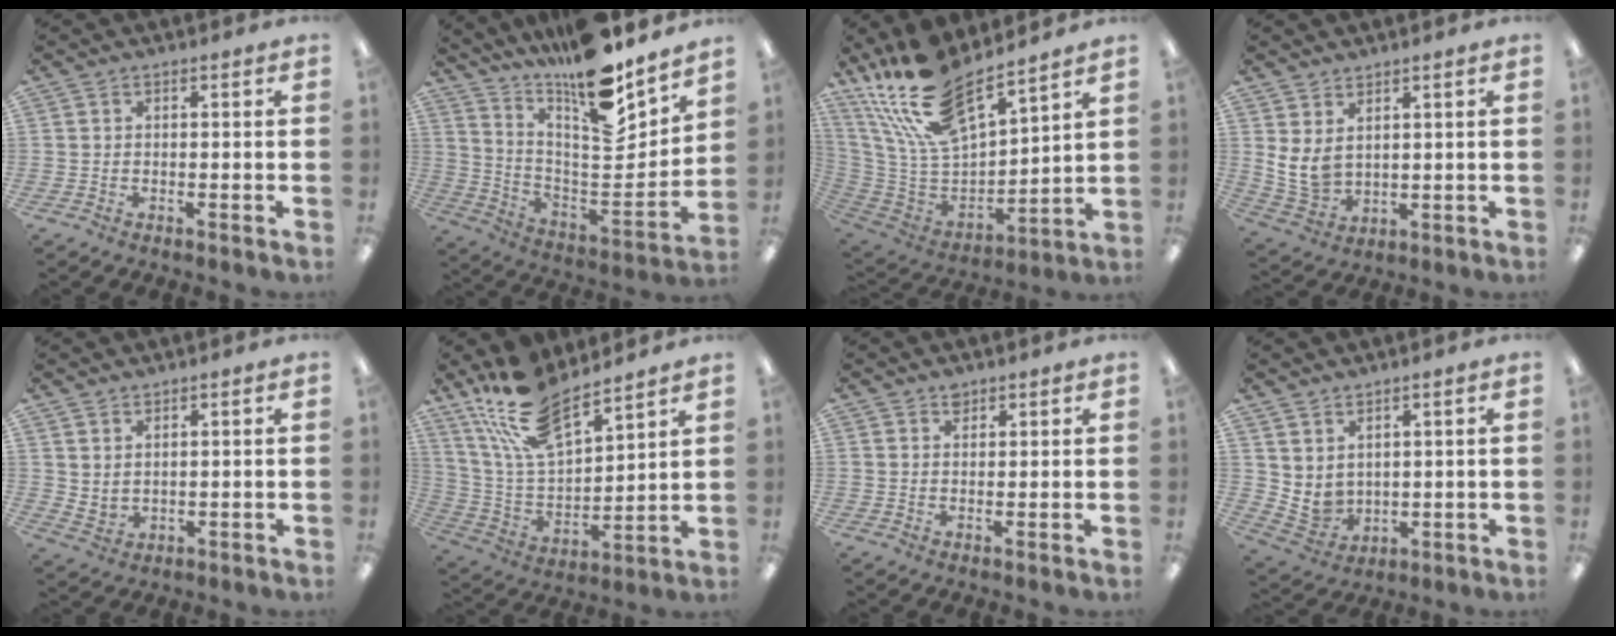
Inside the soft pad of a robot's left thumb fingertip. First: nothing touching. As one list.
[{"total": 17.4, "force": [14.0, 3.5, 9.7], "torque": [-0.167, -0.125, 0.235]}, {"total": 22.1, "force": [17.1, 8.0, 11.4], "torque": [-0.246, -0.106, 0.307]}, {"total": 7.2, "force": [3.0, 5.0, 4.2], "torque": [-0.112, -0.018, 0.058]}, {"total": 2.8, "force": [2.7, 0.6, 0.3], "torque": [-0.010, -0.018, 0.052]}, {"total": 18.3, "force": [14.2, 6.9, 9.1], "torque": [-0.197, -0.073, 0.261]}, {"total": 1.8, "force": [1.5, 0.9, 0.5], "torque": [-0.004, -0.006, 0.027]}, {"total": 5.0, "force": [3.3, 3.6, 1.2], "torque": [-0.036, -0.027, 0.067]}]